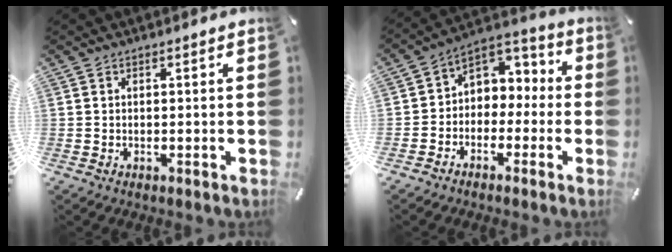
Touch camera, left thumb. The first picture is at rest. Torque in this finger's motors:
{"motor_torque": [0.31, 0.35, 0.17, 0.15, 0.06]}